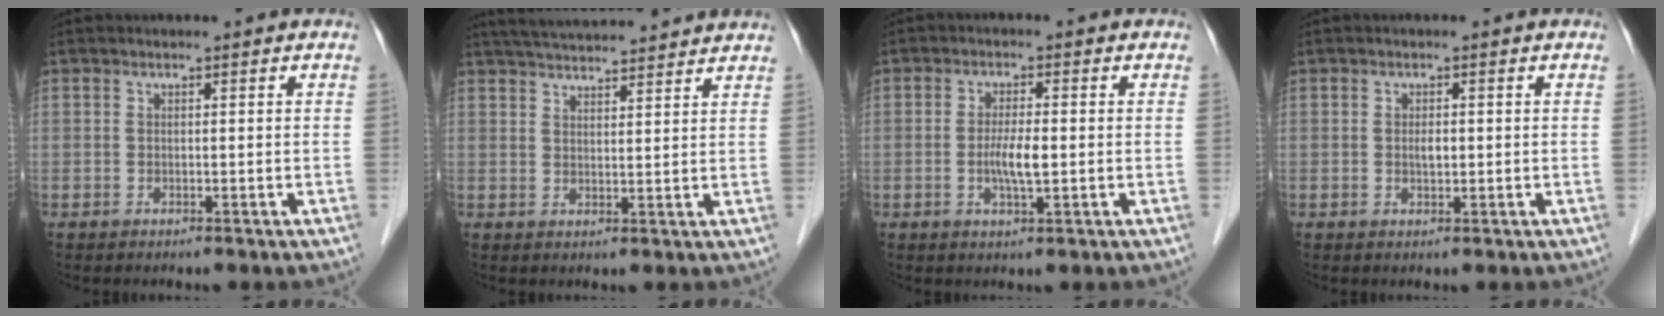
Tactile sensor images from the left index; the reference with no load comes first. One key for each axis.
{"total": 13.7, "fx": 12.8, "fy": 1.0, "fz": 4.8, "tx": -0.086, "ty": 0.035, "tz": 0.180}
{"total": 3.8, "fx": -0.7, "fy": 0.5, "fz": 3.7, "tx": -0.078, "ty": -0.008, "tz": -0.012}
{"total": 1.3, "fx": -0.1, "fy": 0.6, "fz": 1.1, "tx": -0.023, "ty": -0.004, "tz": -0.001}